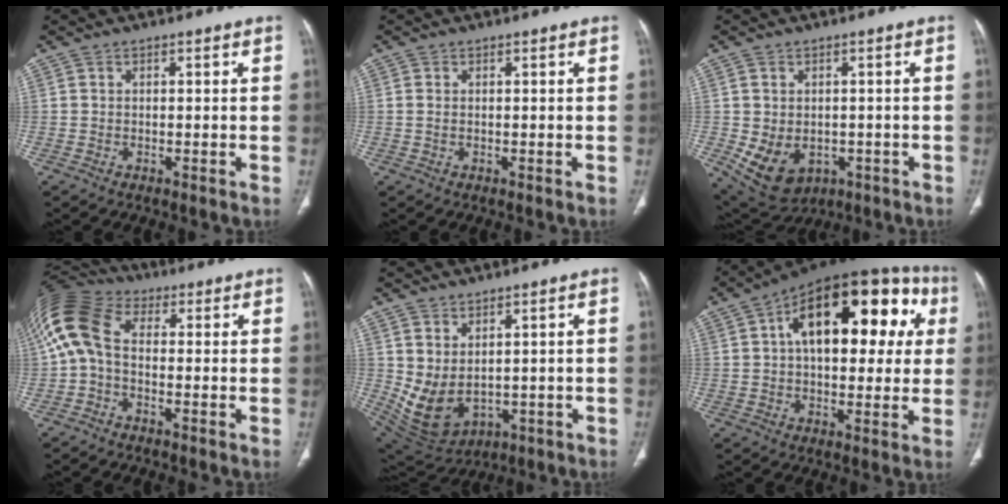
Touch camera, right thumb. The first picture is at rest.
{"total": 0.8, "force": [0.1, 0.5, 0.7], "torque": [-0.020, 0.003, 0.005]}
{"total": 10.8, "force": [-3.0, 8.1, 6.5], "torque": [-0.104, 0.007, -0.021]}
{"total": 12.6, "force": [0.2, 8.0, 9.7], "torque": [-0.214, 0.037, -0.007]}
{"total": 8.9, "force": [0.9, 5.6, 6.9], "torque": [-0.122, -0.013, 0.050]}
{"total": 24.8, "force": [6.3, 12.6, 20.5], "torque": [-0.264, 0.041, 0.086]}